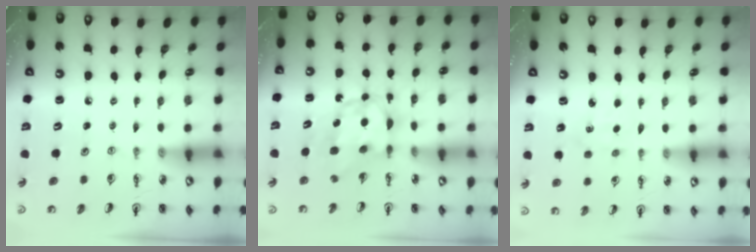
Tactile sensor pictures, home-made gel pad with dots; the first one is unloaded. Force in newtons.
{"total": 6.8, "press": 6.7, "slide": 0.7}
{"total": 2.2, "press": 2.2, "slide": 0.4}